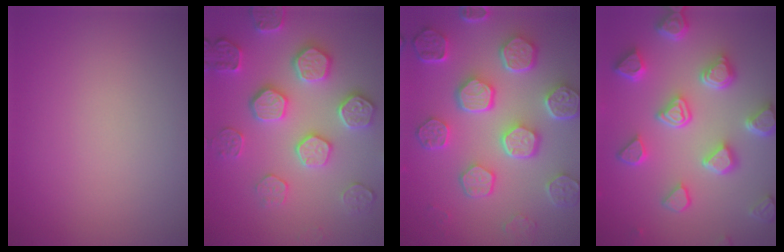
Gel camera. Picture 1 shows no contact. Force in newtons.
{"total": 4.8, "press": 4.7, "slide": 1.0}
{"total": 8.2, "press": 6.2, "slide": 5.4}
{"total": 6.6, "press": 5.2, "slide": 3.9}